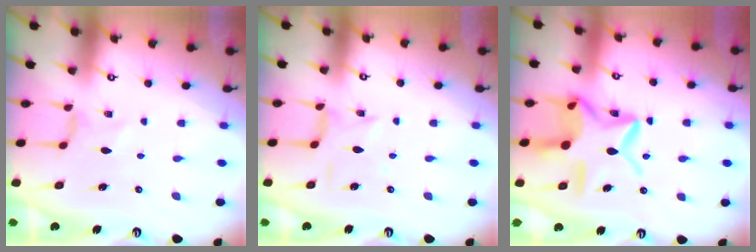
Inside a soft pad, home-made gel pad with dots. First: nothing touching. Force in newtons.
{"total": 3.6, "press": 3.5, "slide": 0.5}
{"total": 17.7, "press": 17.7, "slide": 1.4}